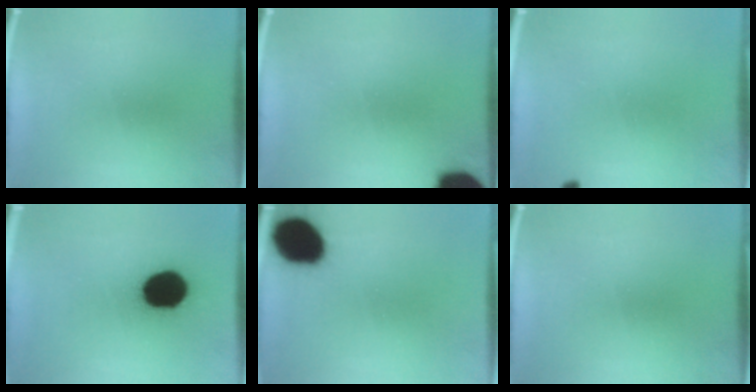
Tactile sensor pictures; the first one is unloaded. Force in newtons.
{"total": 17.5}
{"total": 0.6}
{"total": 17.5}
{"total": 16.5}
{"total": 0.0}